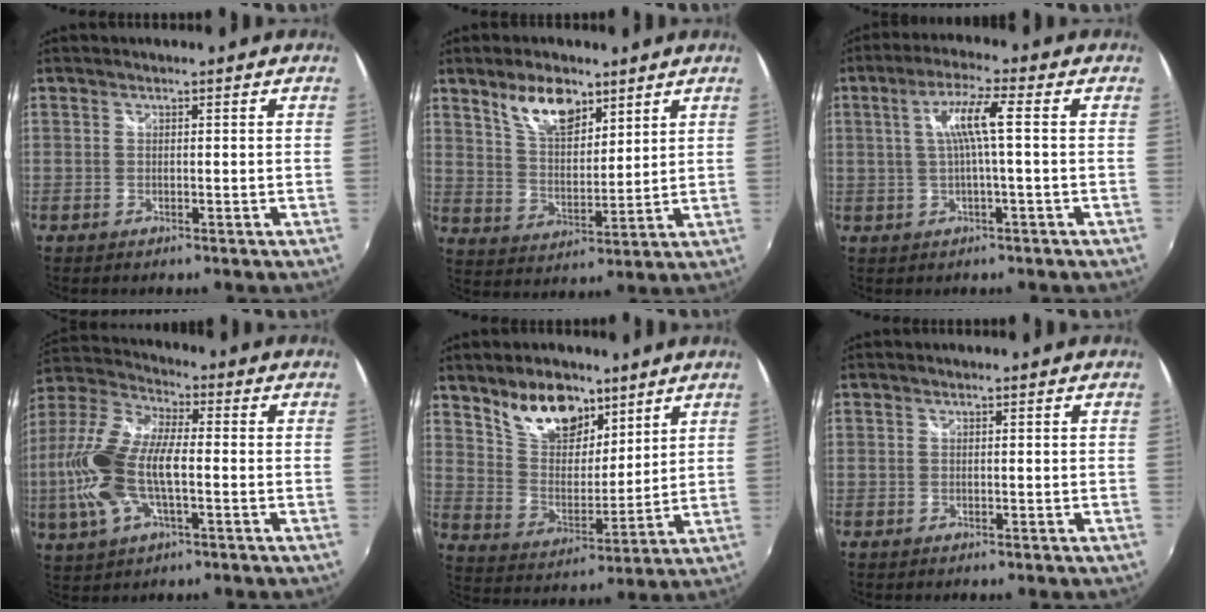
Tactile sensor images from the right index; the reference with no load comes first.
{"total": 9.8, "force": [6.3, 4.5, 6.1], "torque": [-0.104, 0.008, 0.119]}
{"total": 6.2, "force": [0.5, -0.1, 6.2], "torque": [-0.121, 0.006, 0.013]}
{"total": 16.3, "force": [-2.3, 7.1, 14.4], "torque": [-0.312, 0.007, -0.047]}
{"total": 13.0, "force": [8.9, 6.8, 6.6], "torque": [-0.117, 0.011, 0.168]}
{"total": 0.0}